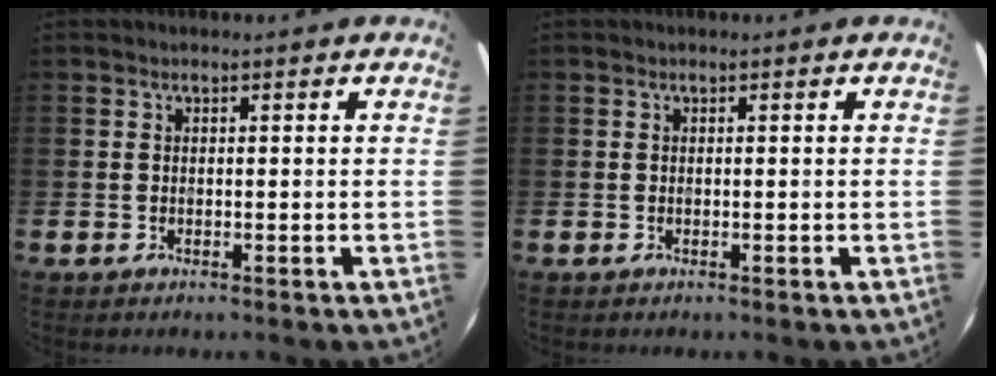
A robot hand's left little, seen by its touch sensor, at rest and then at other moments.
{"total": 0.0}